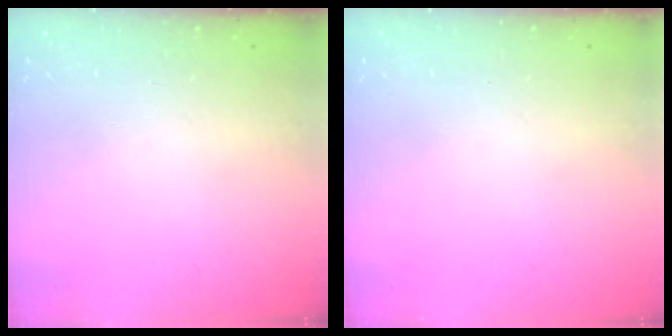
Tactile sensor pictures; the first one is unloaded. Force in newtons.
{"total": 0.0}